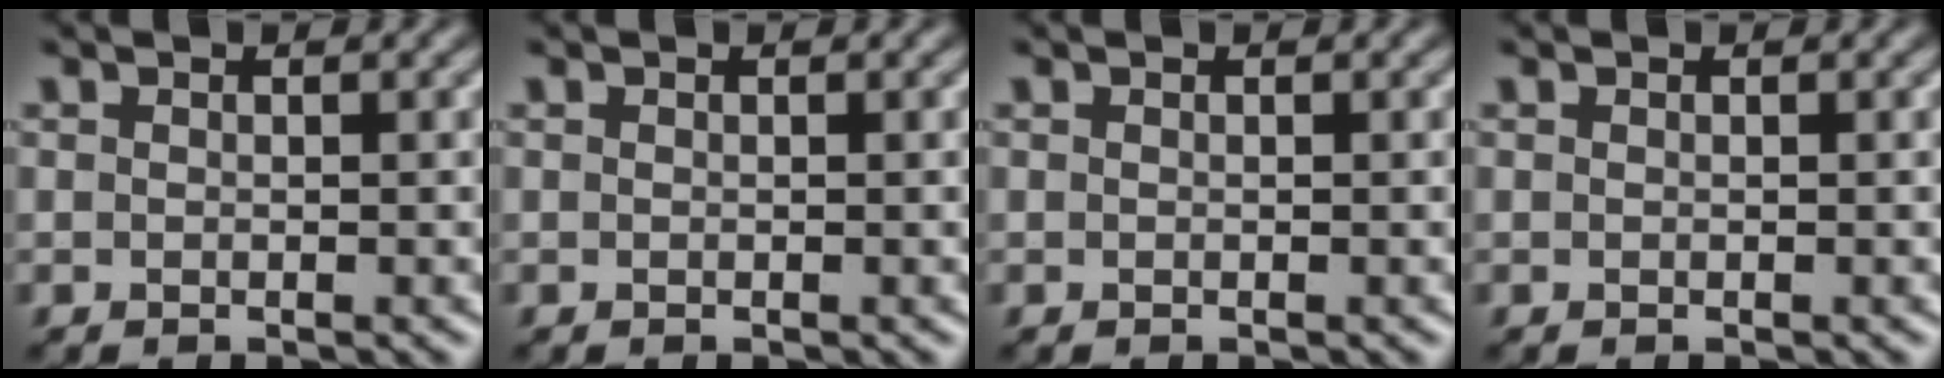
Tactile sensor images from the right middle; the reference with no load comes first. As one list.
[{"total": 0.0}, {"total": 0.0}, {"total": 0.0}]